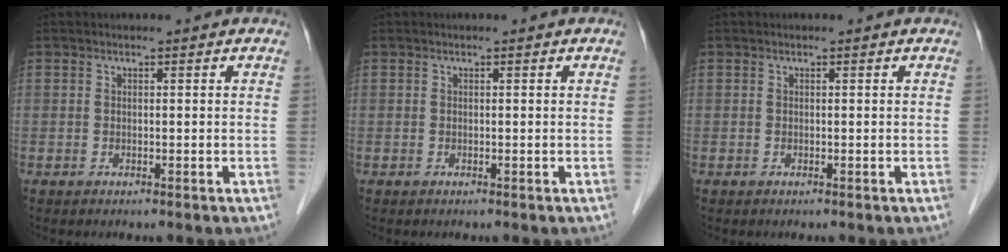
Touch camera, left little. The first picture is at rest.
{"total": 0.0}
{"total": 0.0}